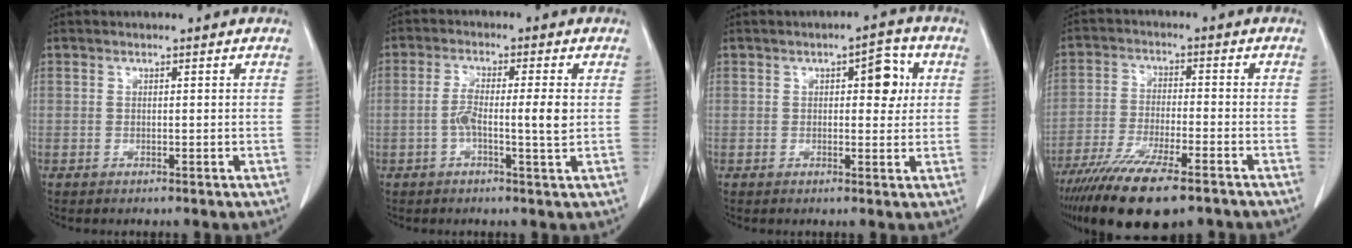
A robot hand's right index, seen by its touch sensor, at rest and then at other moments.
{"total": 5.5, "force": [-0.5, 0.4, 5.5], "torque": [-0.104, 0.005, -0.007]}
{"total": 5.0, "force": [1.2, 2.1, 4.3], "torque": [-0.055, 0.015, 0.015]}
{"total": 15.8, "force": [-11.7, 2.9, 10.2], "torque": [-0.182, -0.038, -0.193]}